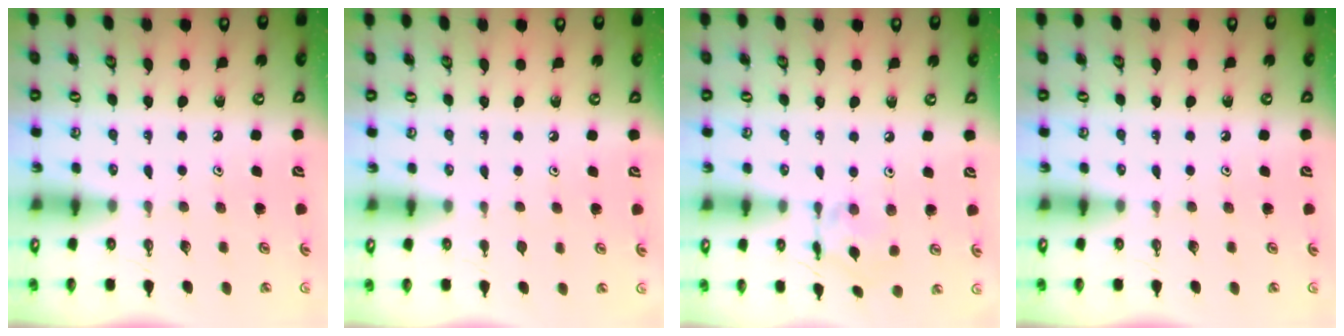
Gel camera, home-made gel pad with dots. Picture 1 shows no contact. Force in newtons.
{"total": 0.6, "press": 0.6, "slide": 0.2}
{"total": 6.4, "press": 6.4, "slide": 0.2}
{"total": 0.0}